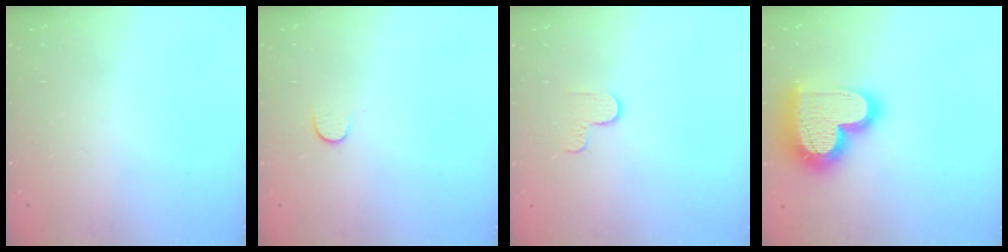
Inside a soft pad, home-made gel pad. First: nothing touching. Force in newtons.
{"total": 5.0, "press": 5.0, "slide": 0.5}
{"total": 2.7, "press": 2.6, "slide": 0.4}
{"total": 23.3, "press": 23.2, "slide": 1.9}